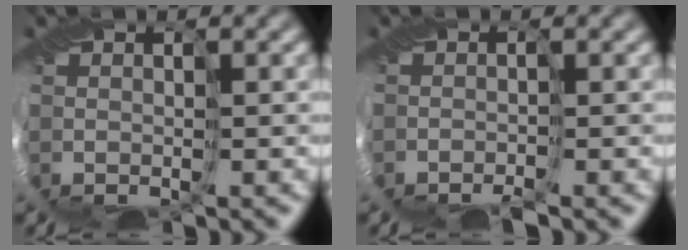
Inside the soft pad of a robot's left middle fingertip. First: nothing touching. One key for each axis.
{"total": 1.2, "fx": -1.2, "fy": -0.2, "fz": 0.1, "tx": 0.008, "ty": 0.002, "tz": -0.027}